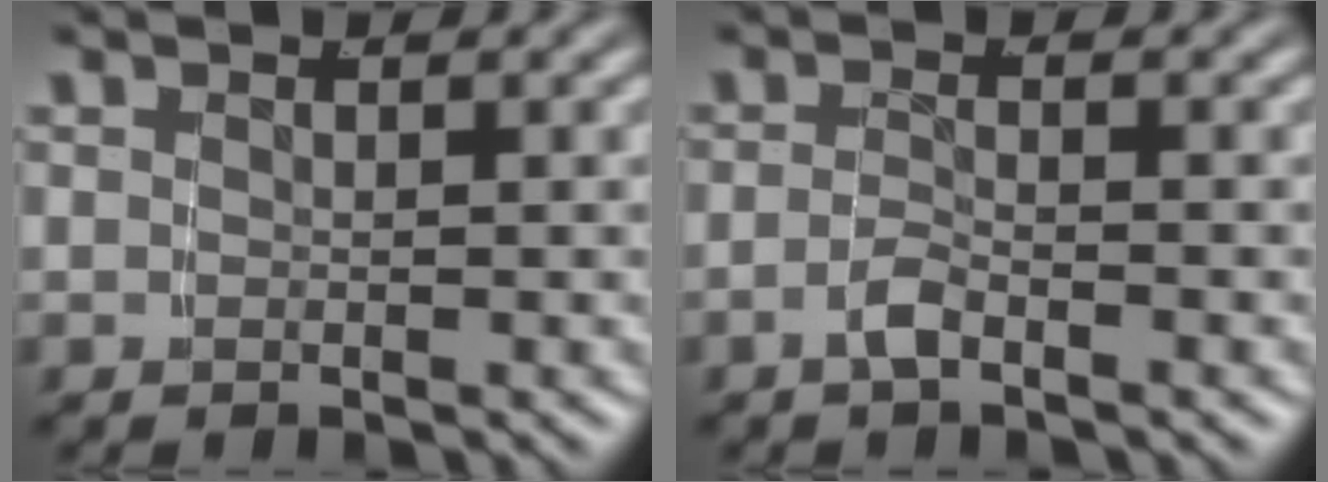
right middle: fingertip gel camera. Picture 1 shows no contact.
{"total": 1.8, "force": [-1.5, -0.4, 0.9], "torque": [-0.016, 0.002, -0.030]}